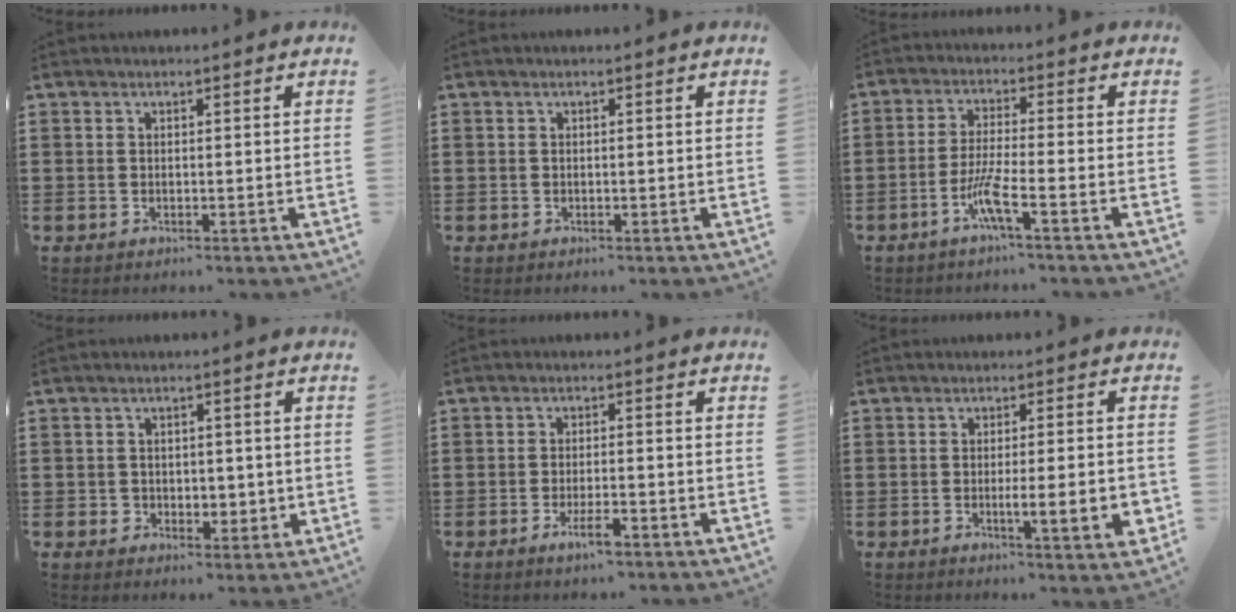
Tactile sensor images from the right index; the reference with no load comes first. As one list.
[{"total": 0.0}, {"total": 5.8, "force": [-3.1, 0.2, 4.9], "torque": [-0.110, -0.012, -0.065]}, {"total": 2.4, "force": [-0.1, 2.3, 0.8], "torque": [-0.018, 0.009, -0.008]}, {"total": 3.8, "force": [-2.2, 0.9, 3.0], "torque": [-0.061, -0.004, -0.043]}, {"total": 5.9, "force": [-1.4, 0.6, 5.7], "torque": [-0.082, -0.013, -0.024]}]